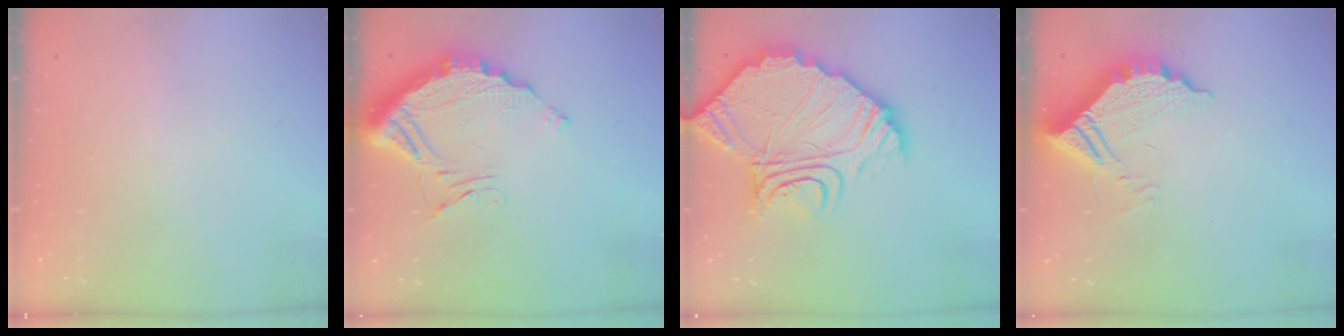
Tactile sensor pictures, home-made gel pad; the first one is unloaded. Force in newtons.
{"total": 12.8, "press": 12.8, "slide": 0.8}
{"total": 21.3, "press": 21.2, "slide": 2.0}
{"total": 12.3, "press": 12.3, "slide": 1.1}